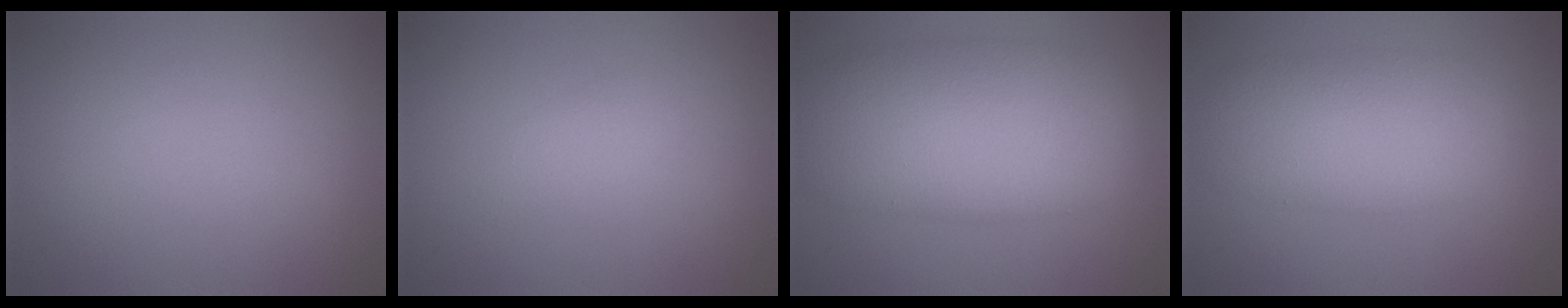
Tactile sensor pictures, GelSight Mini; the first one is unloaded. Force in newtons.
{"total": 1.3, "press": 1.2, "slide": 0.1}
{"total": 10.0, "press": 9.9, "slide": 0.4}
{"total": 6.5, "press": 6.5, "slide": 0.3}